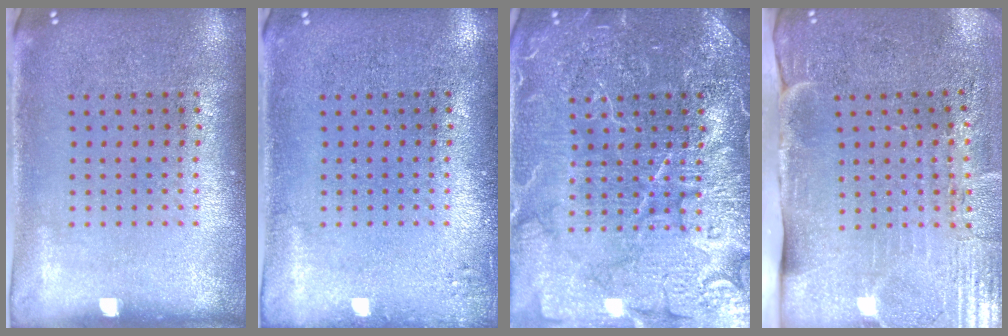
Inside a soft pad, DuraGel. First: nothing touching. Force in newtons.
{"total": 1.0, "press": 1.0, "slide": 0.2}
{"total": 6.9, "press": 6.8, "slide": 0.9}
{"total": 4.6, "press": 3.7, "slide": 2.7}